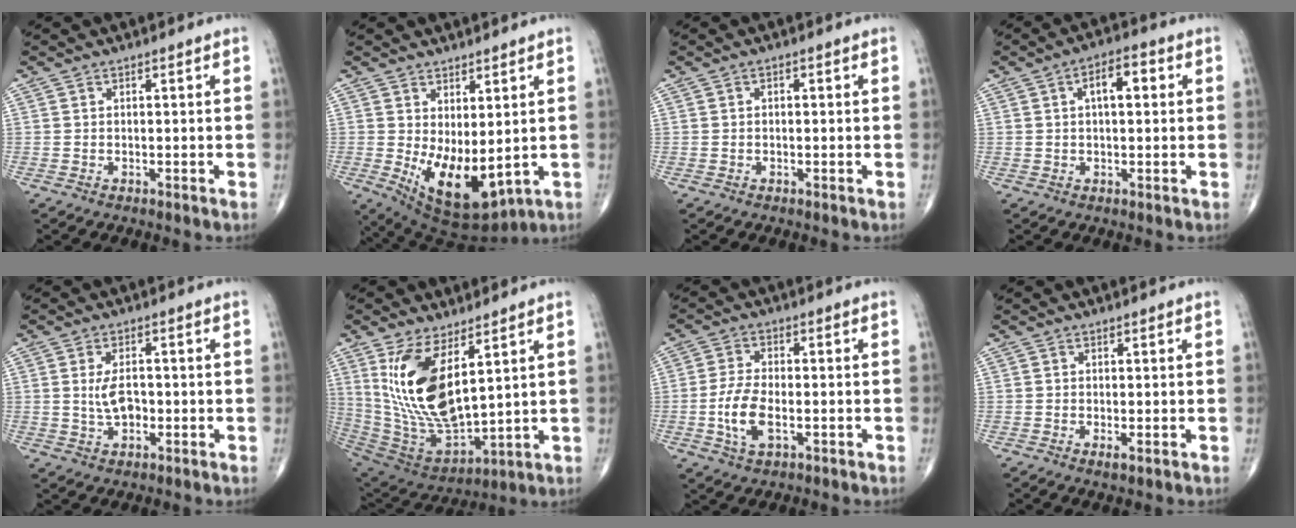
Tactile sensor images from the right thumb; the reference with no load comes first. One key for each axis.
{"total": 11.5, "fx": -0.4, "fy": 5.5, "fz": 10.1, "tx": -0.157, "ty": -0.022, "tz": 0.020}
{"total": 0.7, "fx": 0.1, "fy": 0.4, "fz": 0.6, "tx": -0.007, "ty": 0.003, "tz": 0.000}
{"total": 5.9, "fx": 1.5, "fy": 2.7, "fz": 5.0, "tx": -0.071, "ty": 0.013, "tz": 0.018}
{"total": 4.8, "fx": -0.2, "fy": 2.8, "fz": 4.0, "tx": -0.069, "ty": 0.000, "tz": -0.002}
{"total": 18.2, "fx": 6.4, "fy": 8.0, "fz": 15.1, "tx": -0.288, "ty": -0.037, "tz": 0.145}
{"total": 7.7, "fx": -1.9, "fy": 3.7, "fz": 6.4, "tx": -0.137, "ty": 0.006, "tz": -0.035}
{"total": 1.3, "fx": -0.4, "fy": 0.4, "fz": 1.2, "tx": -0.022, "ty": -0.004, "tz": -0.009}